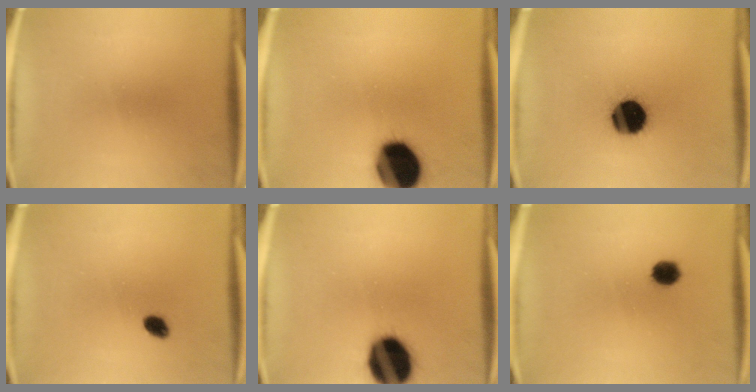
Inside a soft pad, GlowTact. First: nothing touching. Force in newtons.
{"total": 18.3}
{"total": 16.2}
{"total": 2.4}
{"total": 18.3}
{"total": 4.0}